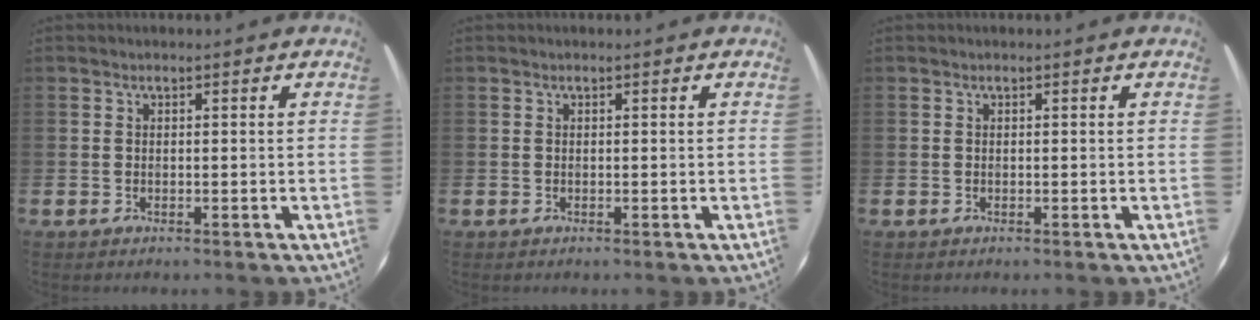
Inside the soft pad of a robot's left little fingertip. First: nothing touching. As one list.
[{"total": 0.0}, {"total": 0.0}]